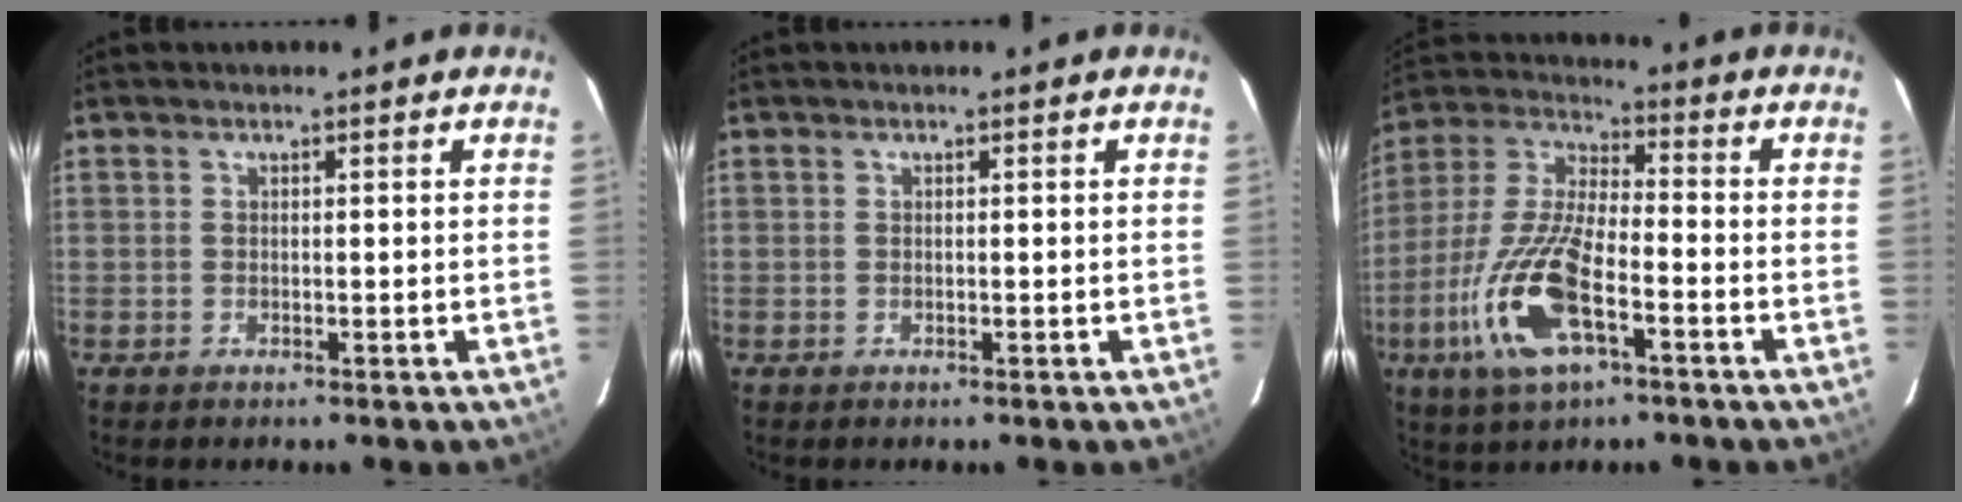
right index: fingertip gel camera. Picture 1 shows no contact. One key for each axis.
{"total": 0.0}
{"total": 16.9, "fx": -7.0, "fy": 5.9, "fz": 14.2, "tx": -0.311, "ty": -0.012, "tz": -0.141}